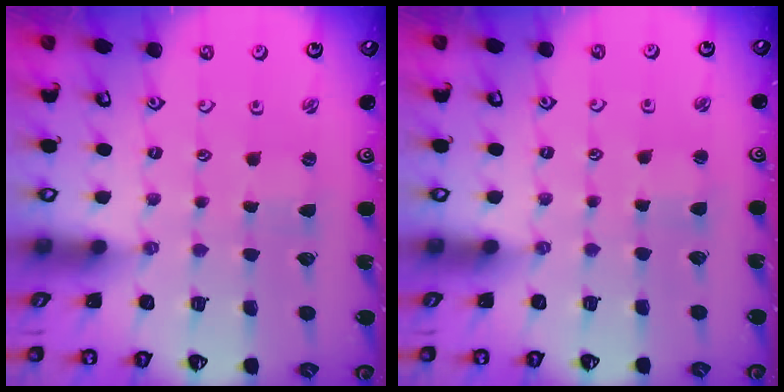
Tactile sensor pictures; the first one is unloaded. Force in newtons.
{"total": 2.7, "press": 2.7, "slide": 0.2}